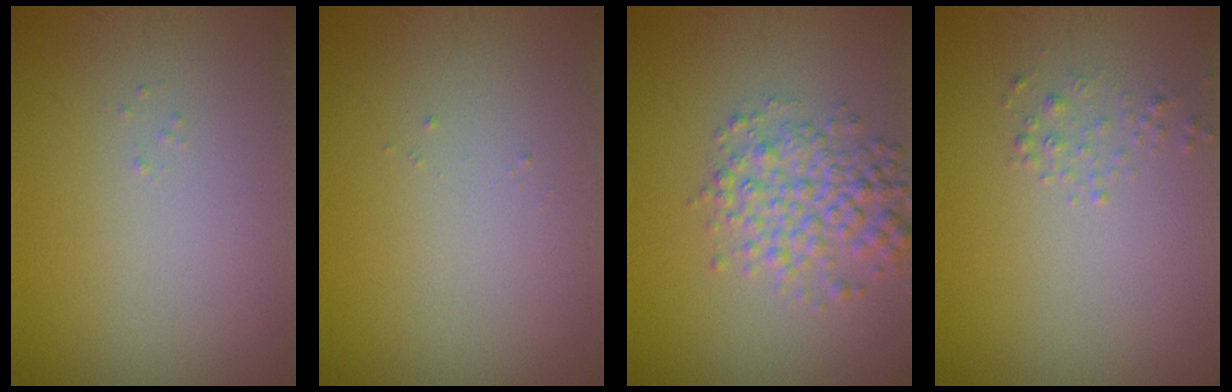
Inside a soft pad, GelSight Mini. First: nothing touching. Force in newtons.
{"total": 0.0}
{"total": 4.0, "press": 4.0, "slide": 0.1}
{"total": 0.9, "press": 0.9, "slide": 0.0}